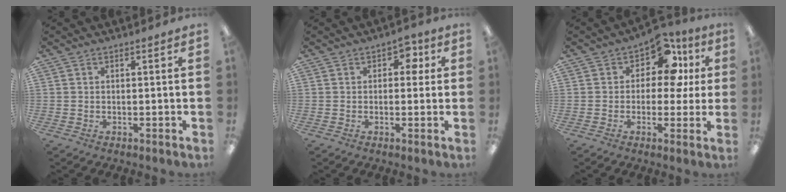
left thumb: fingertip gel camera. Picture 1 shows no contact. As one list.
[{"total": 3.8, "force": [1.1, 2.5, 2.5], "torque": [-0.028, 0.000, 0.012]}, {"total": 11.4, "force": [4.6, 7.0, 7.7], "torque": [-0.108, -0.019, 0.078]}]